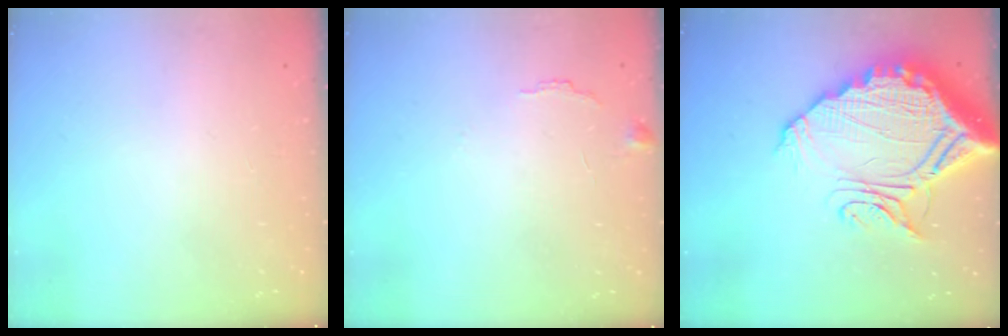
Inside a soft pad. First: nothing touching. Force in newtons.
{"total": 7.0, "press": 7.0, "slide": 0.6}
{"total": 23.3, "press": 23.3, "slide": 1.9}